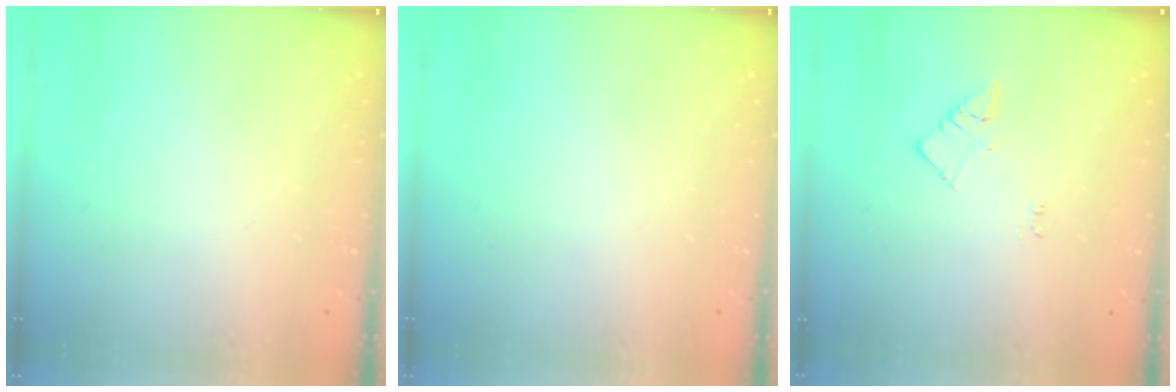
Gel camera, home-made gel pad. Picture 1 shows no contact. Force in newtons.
{"total": 0.0}
{"total": 2.7, "press": 2.6, "slide": 0.4}